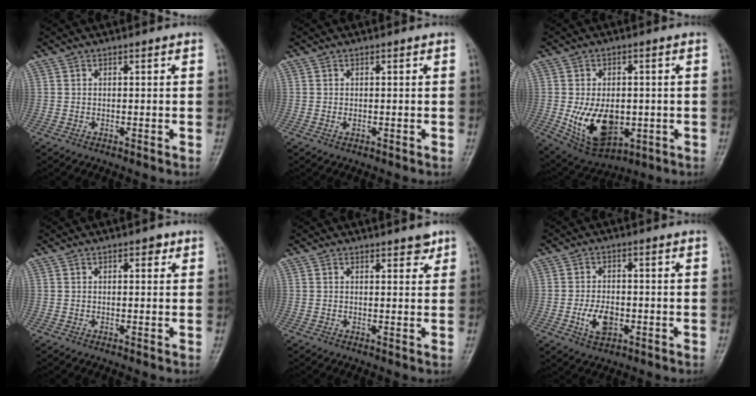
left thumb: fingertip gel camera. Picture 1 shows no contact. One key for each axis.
{"total": 0.9, "fx": -0.1, "fy": 0.5, "fz": 0.7, "tx": -0.010, "ty": -0.001, "tz": 0.000}
{"total": 12.7, "fx": -2.0, "fy": 8.1, "fz": 9.6, "tx": -0.140, "ty": -0.008, "tz": -0.013}
{"total": 1.9, "fx": 1.0, "fy": 1.0, "fz": 1.3, "tx": -0.009, "ty": 0.000, "tz": 0.010}
{"total": 2.5, "fx": 1.9, "fy": 1.0, "fz": 1.3, "tx": -0.005, "ty": -0.011, "tz": 0.023}
{"total": 5.8, "fx": -1.7, "fy": 3.5, "fz": 4.3, "tx": -0.073, "ty": 0.004, "tz": -0.028}